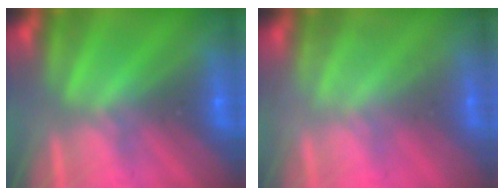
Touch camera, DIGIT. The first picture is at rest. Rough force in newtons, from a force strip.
{"total": 2.6}